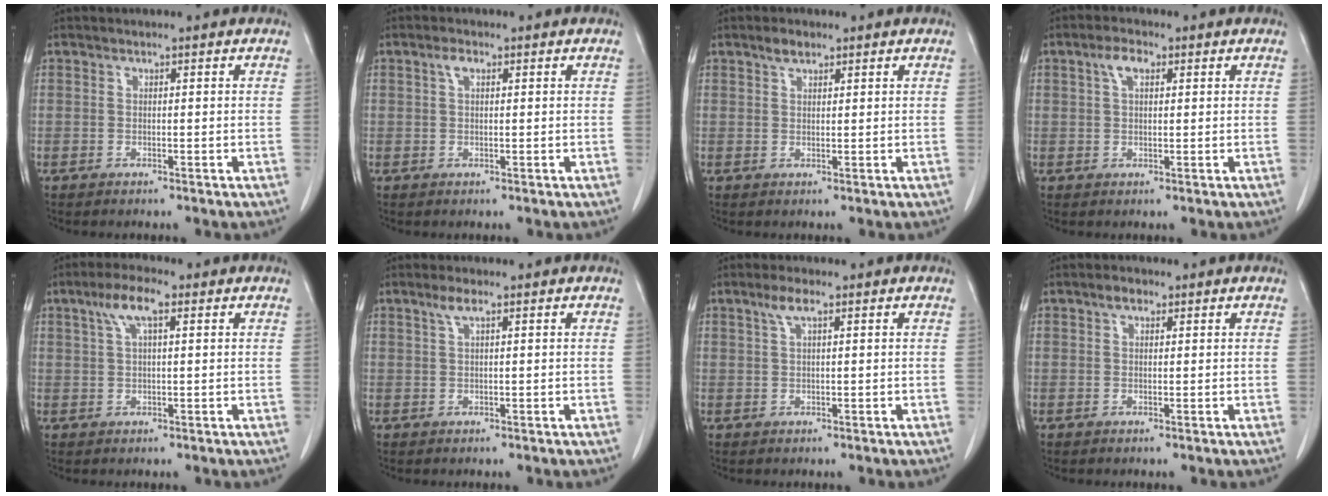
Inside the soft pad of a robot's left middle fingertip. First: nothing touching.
{"total": 1.6, "force": [0.7, 0.7, 1.2], "torque": [-0.026, 0.008, 0.014]}
{"total": 2.0, "force": [1.5, 0.8, 1.1], "torque": [-0.023, 0.004, 0.027]}
{"total": 3.1, "force": [1.4, 1.4, 2.4], "torque": [-0.050, 0.010, 0.027]}
{"total": 5.2, "force": [2.5, 1.2, 4.4], "torque": [-0.093, 0.017, 0.047]}
{"total": 2.0, "force": [1.2, 0.2, 1.6], "torque": [-0.040, 0.006, 0.026]}
{"total": 2.6, "force": [1.5, 0.4, 2.1], "torque": [-0.049, 0.008, 0.030]}
{"total": 1.8, "force": [1.1, 1.0, 1.1], "torque": [-0.022, 0.007, 0.018]}